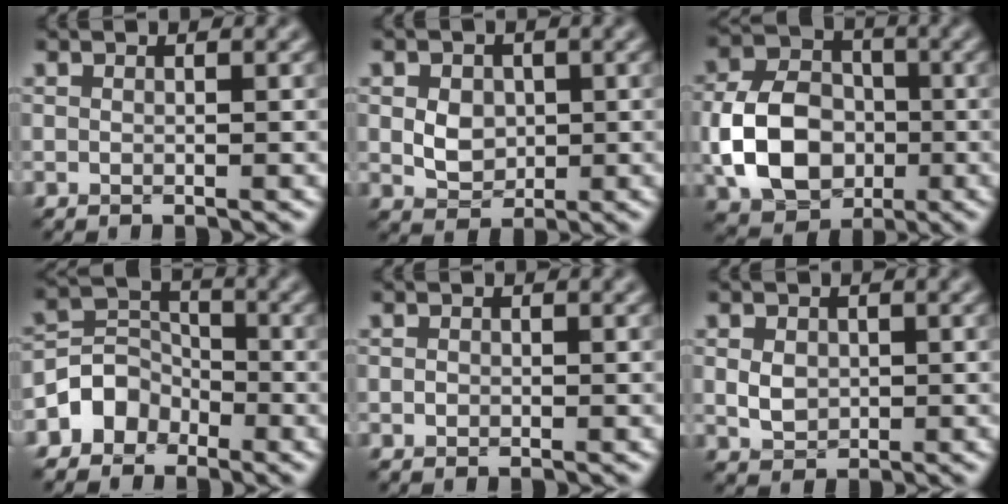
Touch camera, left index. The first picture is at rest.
{"total": 3.1, "force": [0.2, 2.4, 2.0], "torque": [-0.039, 0.001, -0.001]}
{"total": 8.4, "force": [-1.8, 6.2, 5.3], "torque": [-0.107, 0.003, -0.043]}
{"total": 3.5, "force": [-2.2, 2.6, 0.7], "torque": [-0.006, 0.010, -0.049]}
{"total": 0.6, "force": [-0.2, 0.4, 0.3], "torque": [-0.004, -0.002, -0.008]}
{"total": 2.2, "force": [0.0, 1.7, 1.3], "torque": [-0.030, -0.002, -0.001]}